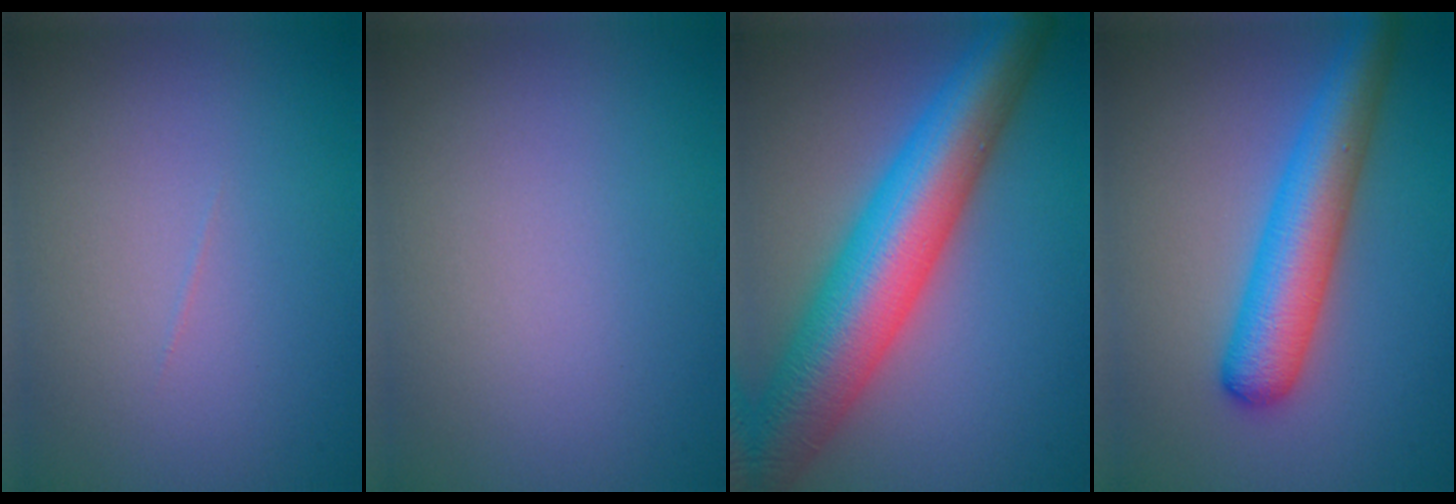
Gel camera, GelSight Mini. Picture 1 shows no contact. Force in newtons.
{"total": 0.0}
{"total": 11.7, "press": 11.7, "slide": 0.5}
{"total": 6.4, "press": 6.4, "slide": 0.3}